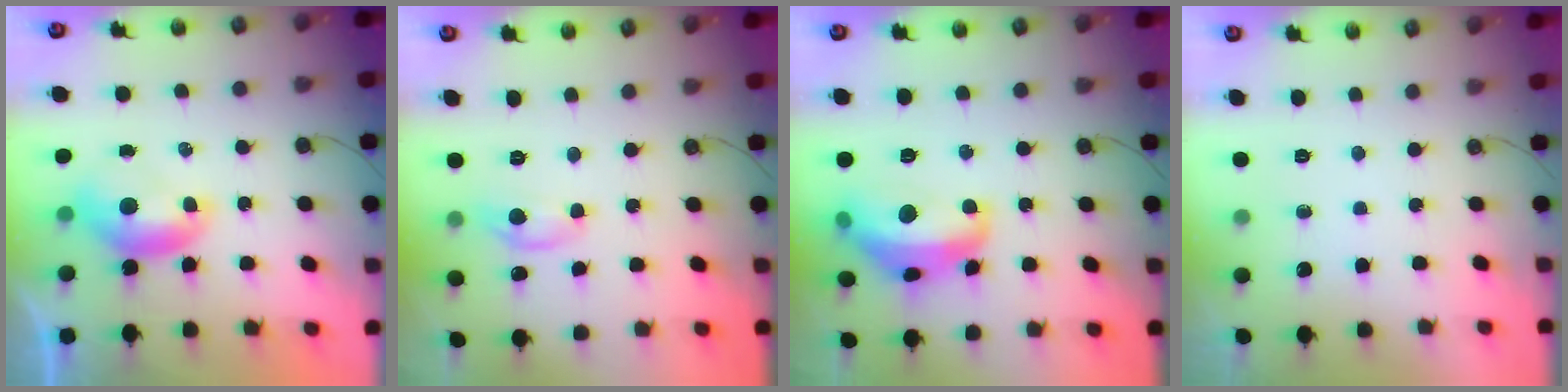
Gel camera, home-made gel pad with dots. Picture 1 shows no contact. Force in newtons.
{"total": 1.9, "press": 1.9, "slide": 0.2}
{"total": 9.6, "press": 9.6, "slide": 0.9}
{"total": 0.0}